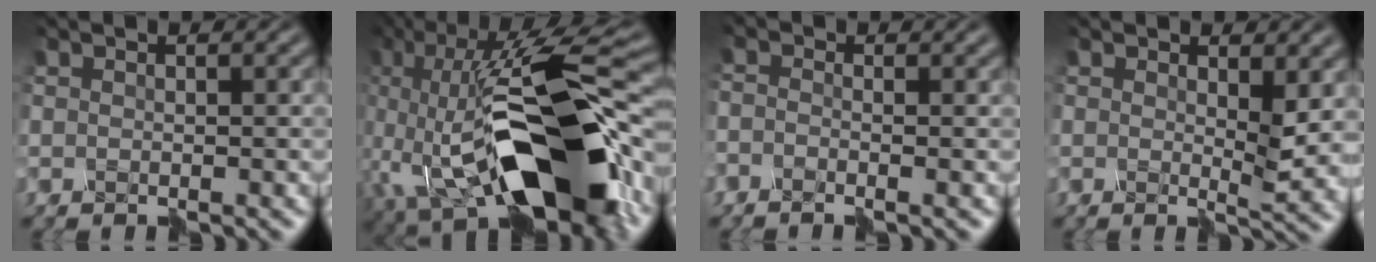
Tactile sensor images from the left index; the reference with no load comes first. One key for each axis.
{"total": 15.0, "fx": -4.3, "fy": 6.2, "fz": 13.0, "tx": -0.219, "ty": 0.020, "tz": -0.079}
{"total": 2.1, "fx": -2.1, "fy": -0.2, "fz": 0.1, "tx": 0.000, "ty": 0.001, "tz": -0.035}
{"total": 2.9, "fx": 1.1, "fy": 0.9, "fz": 2.6, "tx": -0.050, "ty": -0.009, "tz": 0.021}